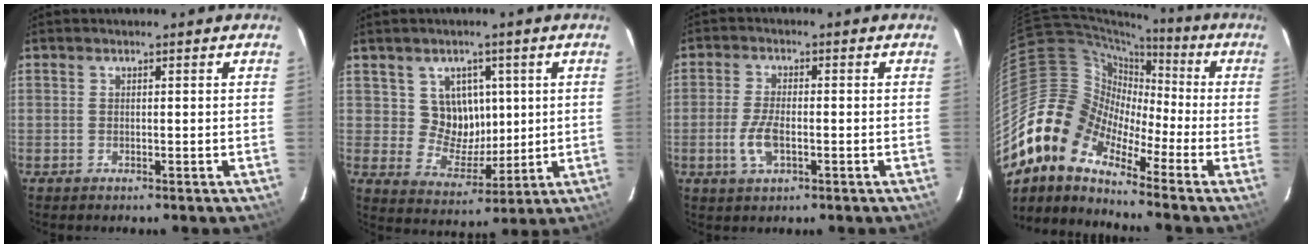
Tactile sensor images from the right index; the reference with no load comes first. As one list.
[{"total": 8.1, "force": [2.3, 7.3, 2.6], "torque": [-0.045, 0.006, 0.050]}, {"total": 5.6, "force": [-1.7, 2.4, 4.8], "torque": [-0.106, -0.003, -0.033]}, {"total": 12.4, "force": [-8.2, 7.3, 5.7], "torque": [-0.099, 0.018, -0.186]}]